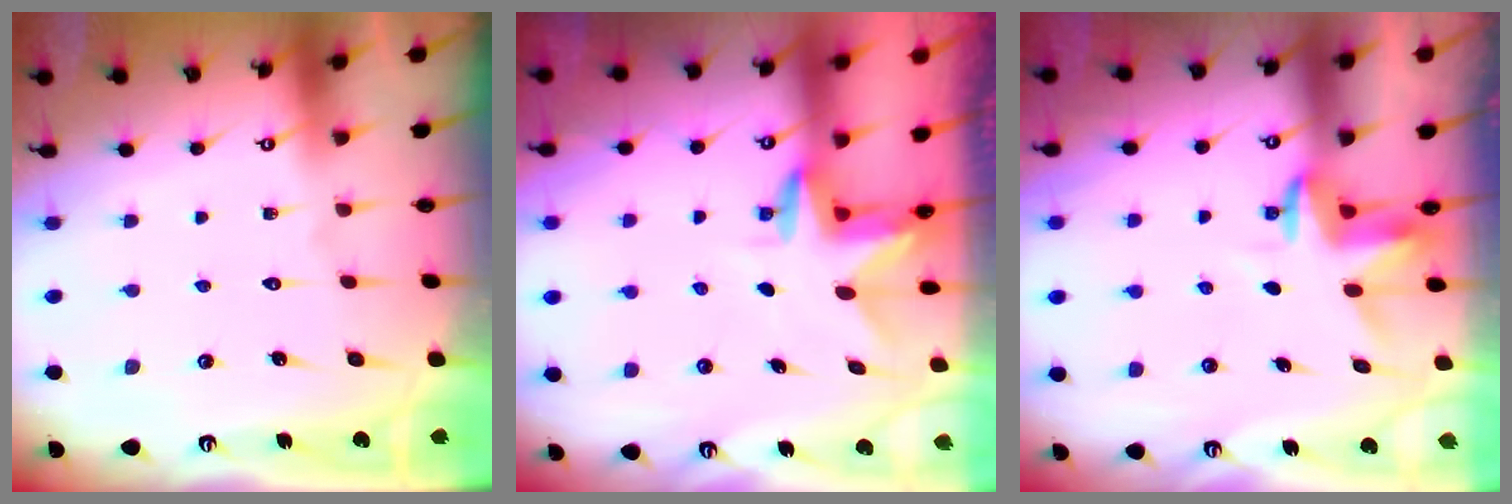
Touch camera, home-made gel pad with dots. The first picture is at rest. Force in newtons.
{"total": 3.0, "press": 3.0, "slide": 0.2}
{"total": 3.5, "press": 3.5, "slide": 0.2}